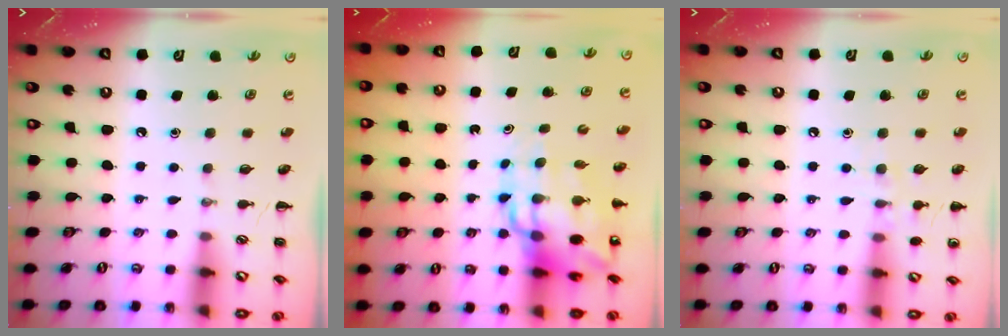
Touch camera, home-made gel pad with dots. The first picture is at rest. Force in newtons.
{"total": 13.9, "press": 13.3, "slide": 3.9}
{"total": 7.4, "press": 7.1, "slide": 2.0}